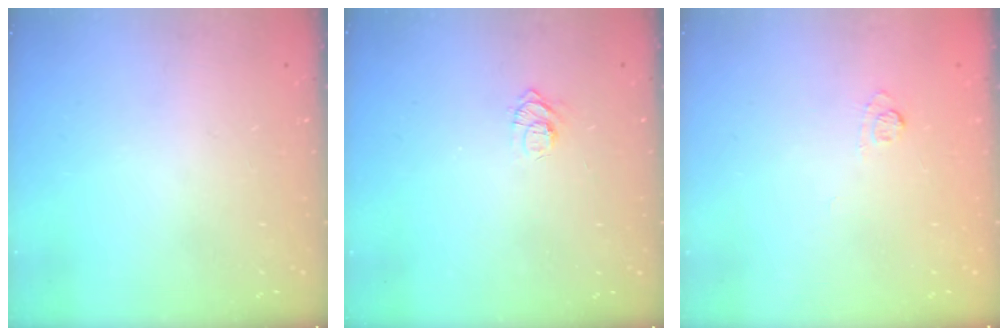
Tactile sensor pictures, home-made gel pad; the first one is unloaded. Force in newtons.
{"total": 4.5, "press": 4.5, "slide": 0.5}
{"total": 7.1, "press": 7.0, "slide": 1.3}